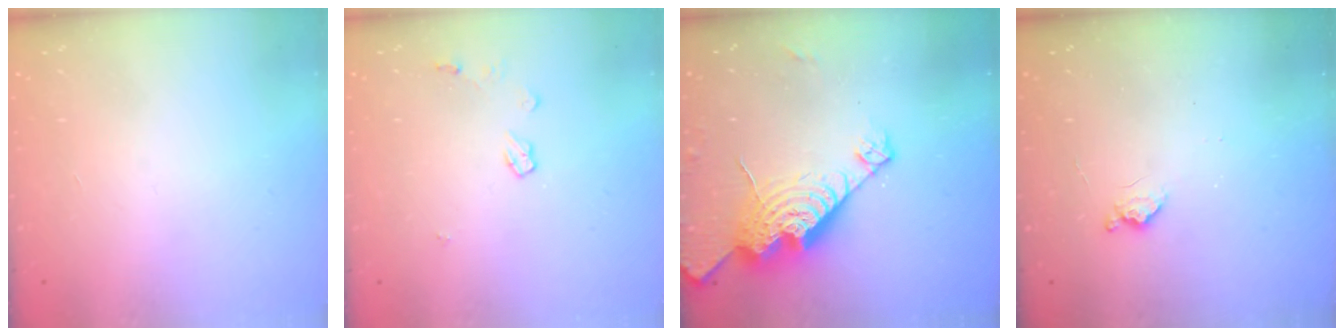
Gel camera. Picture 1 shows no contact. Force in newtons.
{"total": 4.9, "press": 4.9, "slide": 0.5}
{"total": 16.5, "press": 16.4, "slide": 1.6}
{"total": 6.2, "press": 6.1, "slide": 0.8}